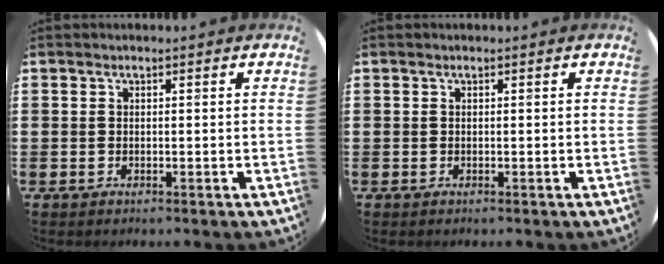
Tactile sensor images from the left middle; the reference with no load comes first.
{"total": 0.0}